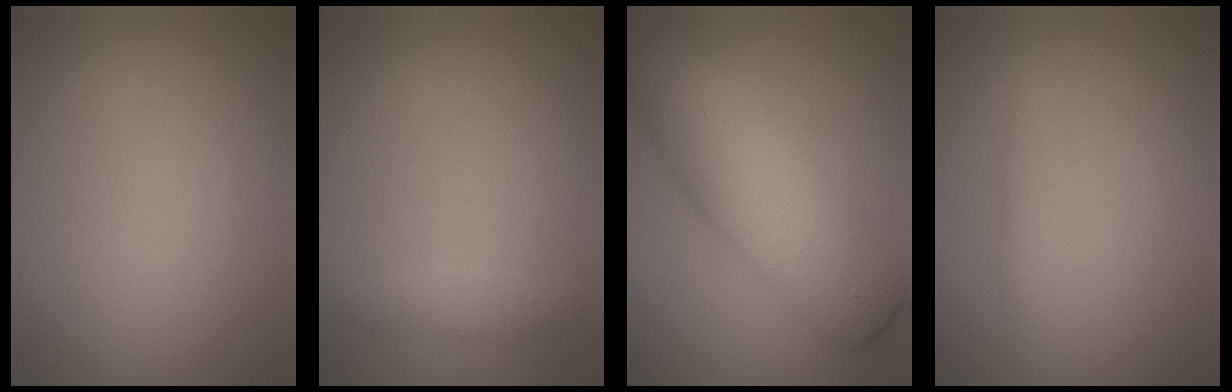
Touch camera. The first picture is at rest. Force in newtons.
{"total": 1.4, "press": 1.4, "slide": 0.1}
{"total": 8.6, "press": 8.6, "slide": 0.2}
{"total": 0.9, "press": 0.9, "slide": 0.0}